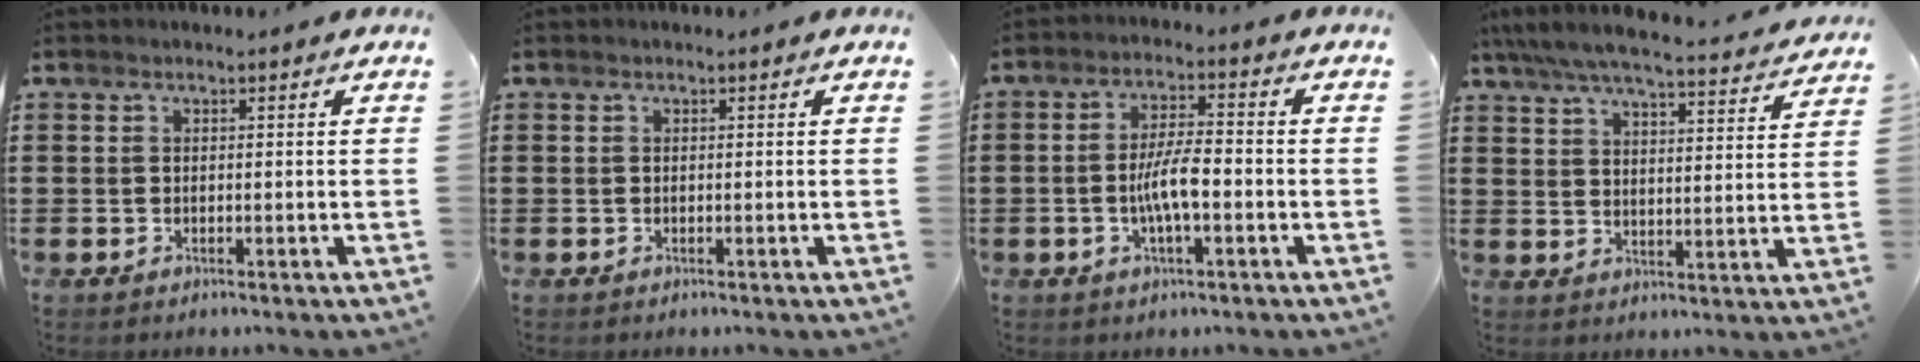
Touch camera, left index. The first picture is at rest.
{"total": 0.0}
{"total": 6.1, "force": [-1.5, 1.7, 5.7], "torque": [-0.113, 0.007, -0.032]}
{"total": 5.9, "force": [5.4, 0.0, 2.4], "torque": [-0.069, -0.037, 0.088]}